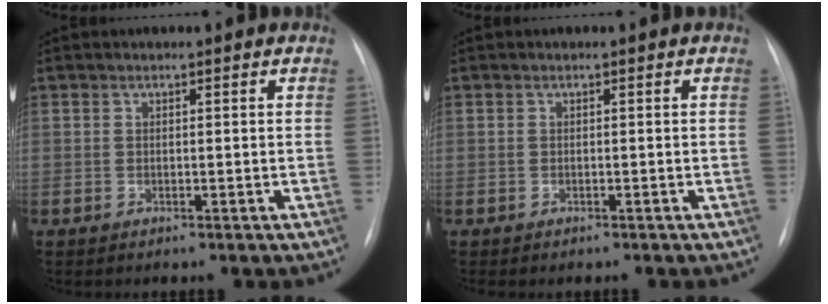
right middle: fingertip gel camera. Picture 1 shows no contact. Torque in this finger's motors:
{"motor_torque": [0.10, -0.07, 0.00, 0.00]}